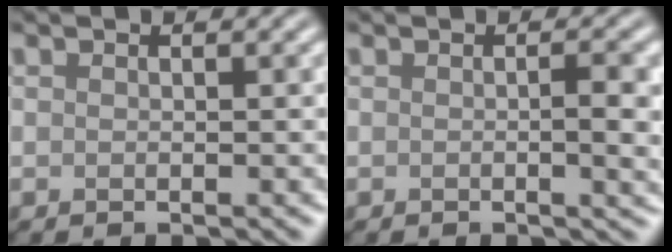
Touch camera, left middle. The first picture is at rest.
{"total": 2.7, "force": [0.0, 0.5, 2.6], "torque": [-0.037, -0.001, -0.002]}